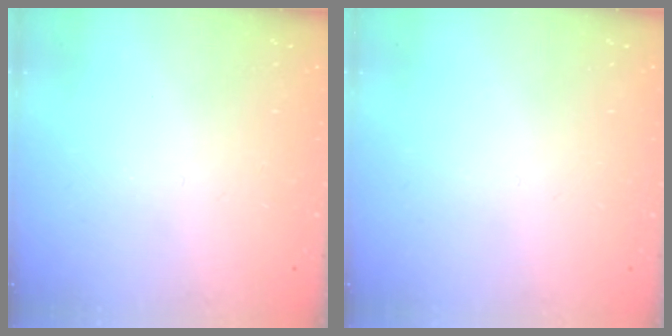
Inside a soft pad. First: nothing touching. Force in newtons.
{"total": 0.0}